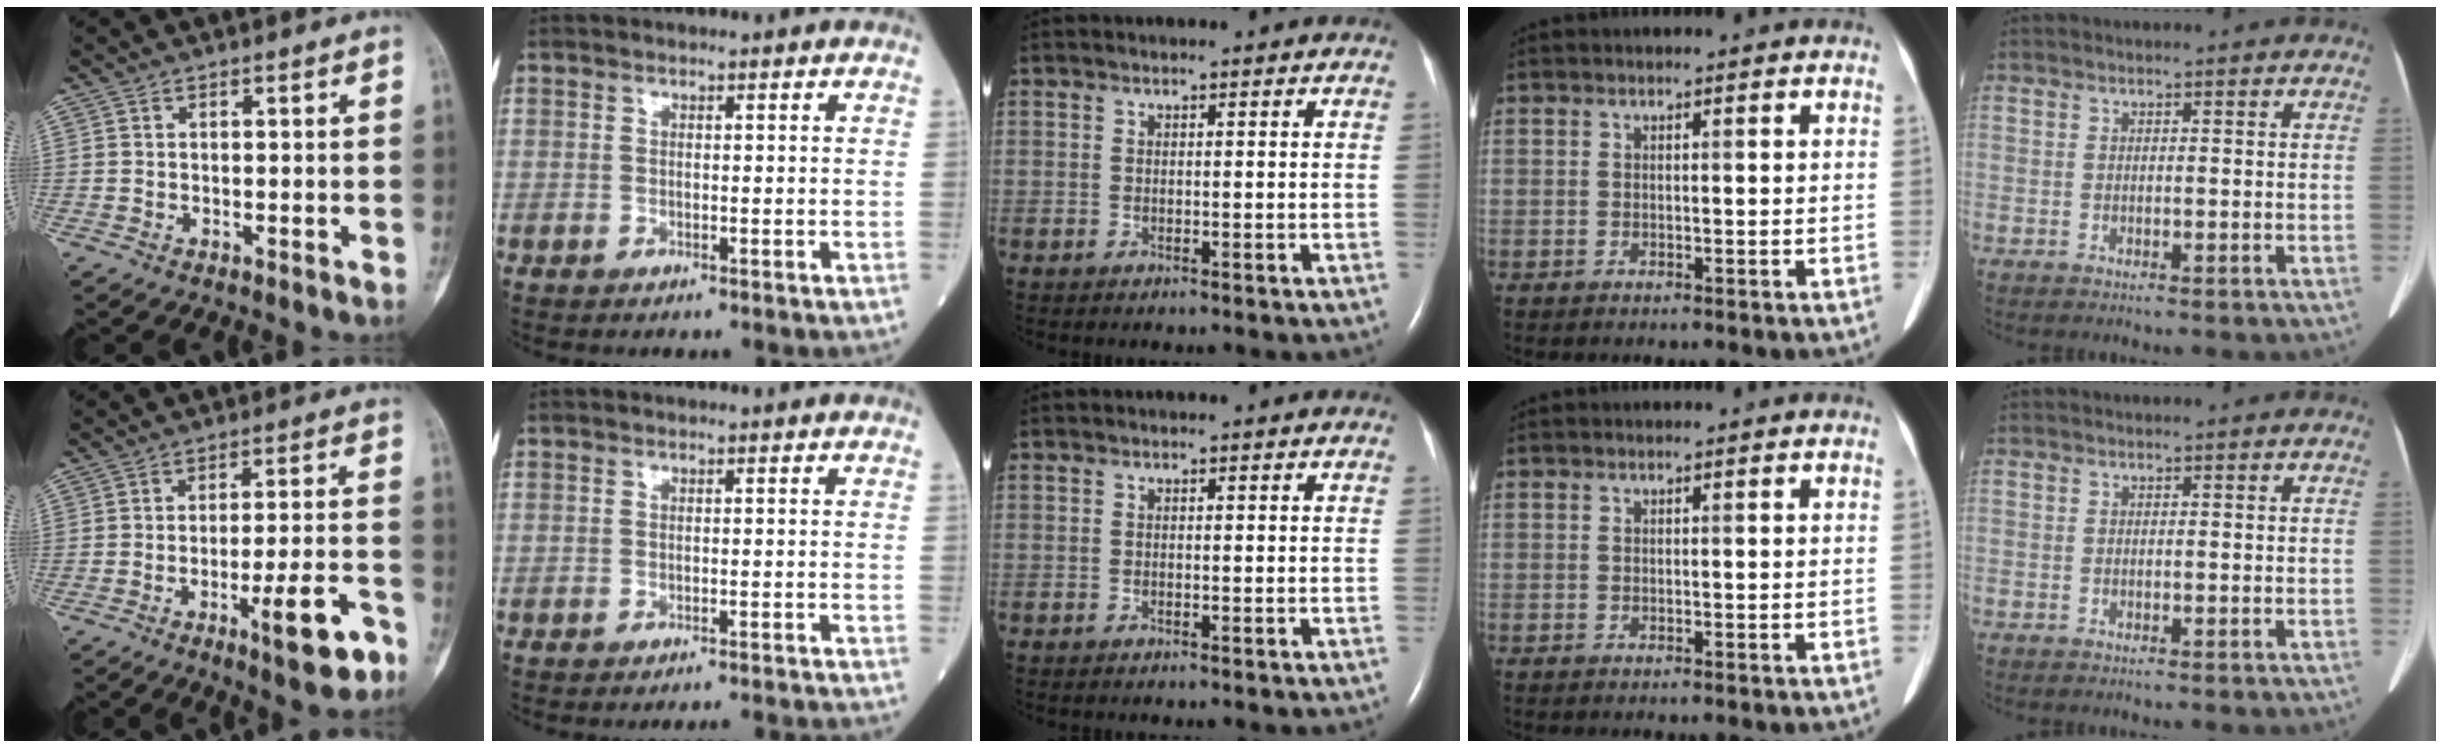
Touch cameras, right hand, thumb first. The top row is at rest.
{"thumb": {"total": 11.4, "force": [-5.9, 2.4, 9.4], "torque": [-0.137, 0.029, -0.082]}, "index": {"total": 6.4, "force": [-6.2, -1.0, 1.0], "torque": [-0.005, -0.011, -0.068]}}